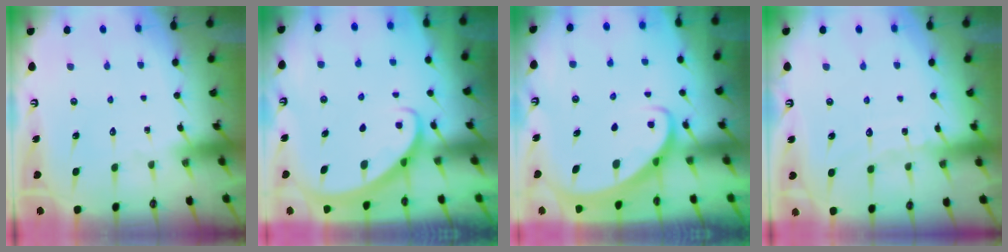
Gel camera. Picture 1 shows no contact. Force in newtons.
{"total": 2.9, "press": 2.9, "slide": 0.2}
{"total": 2.6, "press": 2.6, "slide": 0.3}
{"total": 6.4, "press": 6.3, "slide": 0.6}